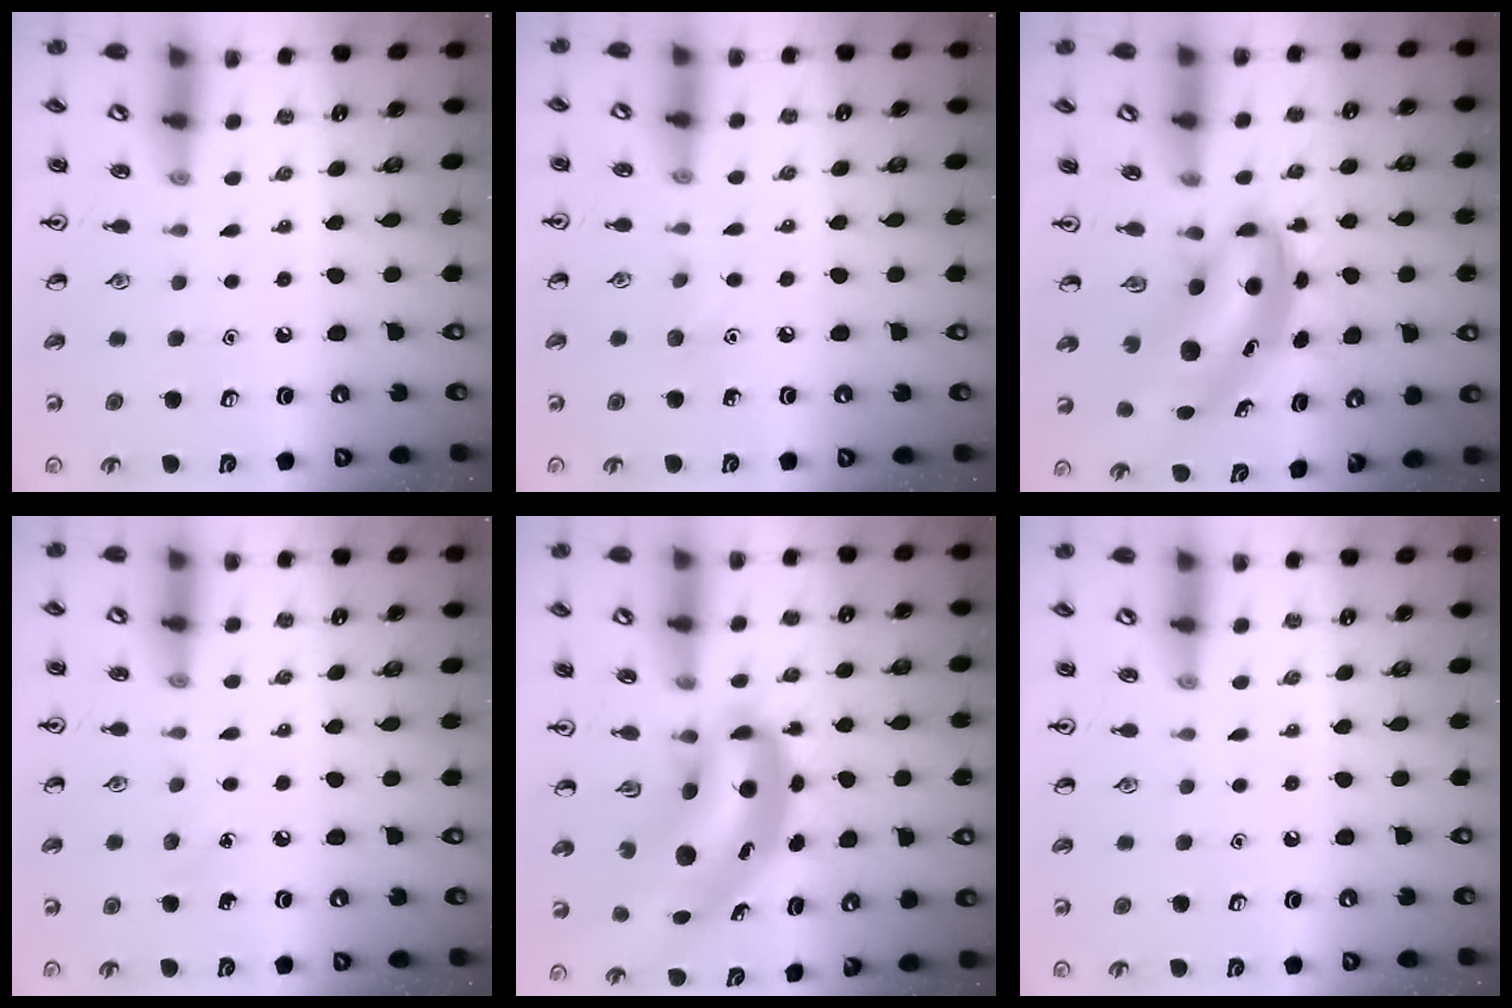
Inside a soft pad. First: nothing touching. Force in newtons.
{"total": 4.8, "press": 4.6, "slide": 1.6}
{"total": 6.6, "press": 6.4, "slide": 1.8}
{"total": 3.5, "press": 3.3, "slide": 1.2}
{"total": 10.1, "press": 9.6, "slide": 3.2}
{"total": 0.0}